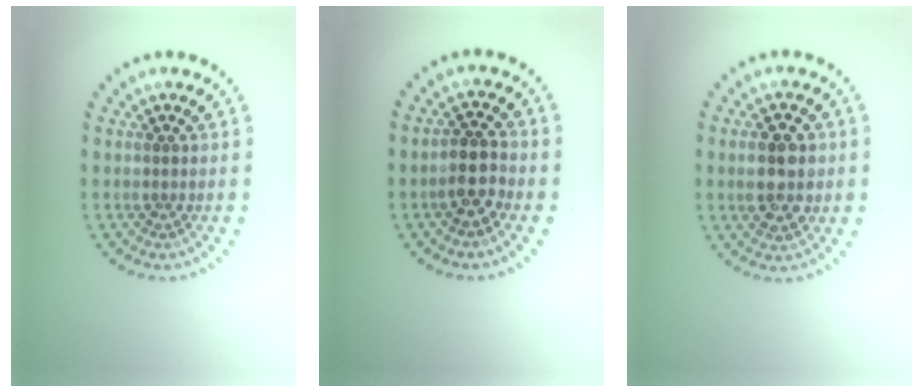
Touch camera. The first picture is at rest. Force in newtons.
{"total": 2.7, "press": 2.5, "slide": 1.0}
{"total": 4.3, "press": 4.3, "slide": 0.4}